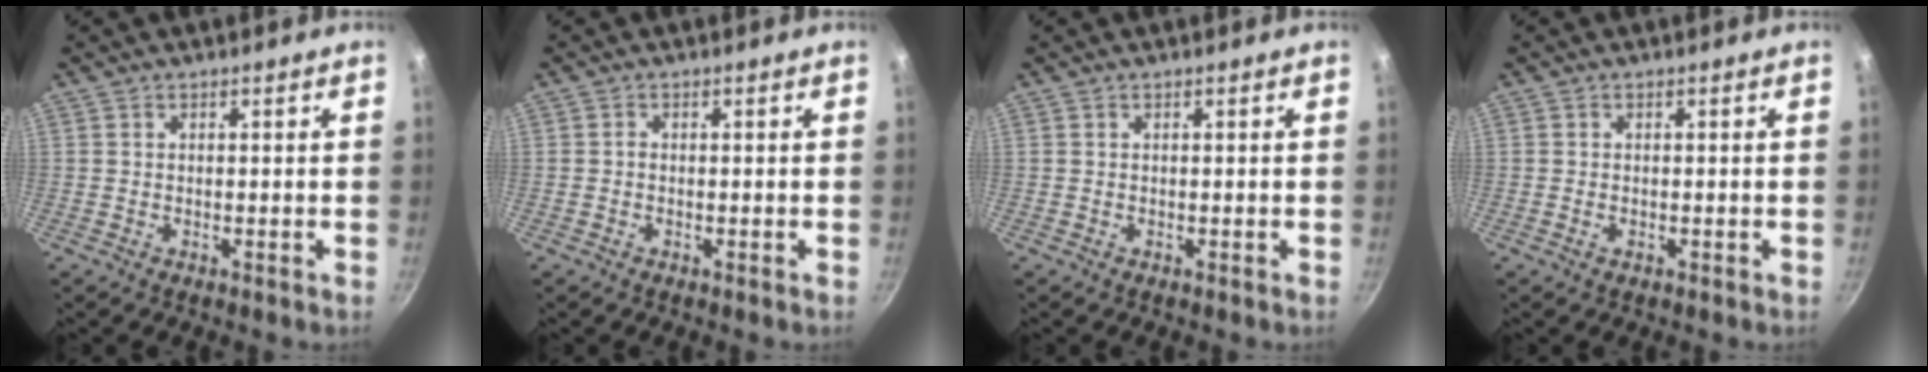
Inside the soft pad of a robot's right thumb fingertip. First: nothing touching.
{"total": 0.6, "force": [-0.2, 0.5, 0.2], "torque": [-0.006, 0.002, -0.004]}
{"total": 0.0}
{"total": 0.7, "force": [-0.3, 0.4, 0.6], "torque": [-0.011, 0.001, -0.005]}